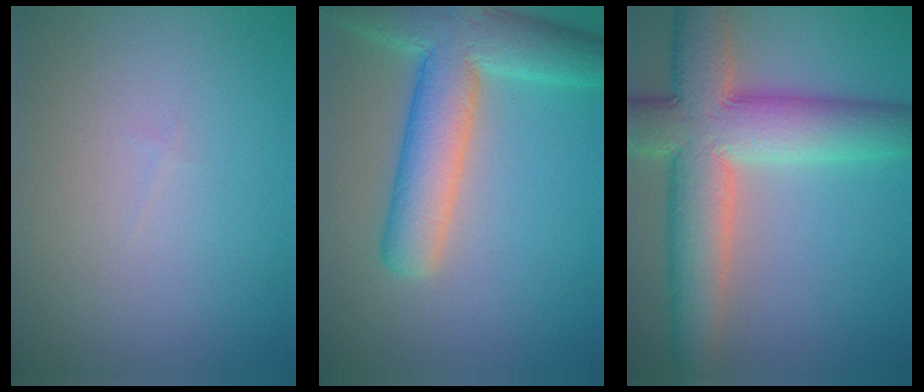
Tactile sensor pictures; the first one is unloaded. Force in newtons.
{"total": 8.6, "press": 8.6, "slide": 0.6}
{"total": 11.1, "press": 11.0, "slide": 0.5}